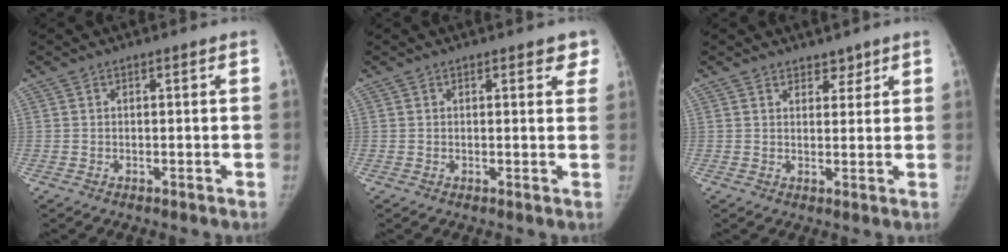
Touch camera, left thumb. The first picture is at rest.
{"total": 3.2, "force": [2.1, 1.4, 1.9], "torque": [0.008, -0.006, 0.019]}
{"total": 2.5, "force": [2.0, 1.5, 0.3], "torque": [0.024, -0.018, 0.026]}